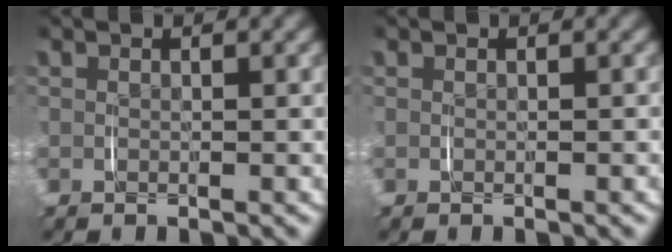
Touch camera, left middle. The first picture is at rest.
{"total": 0.0}